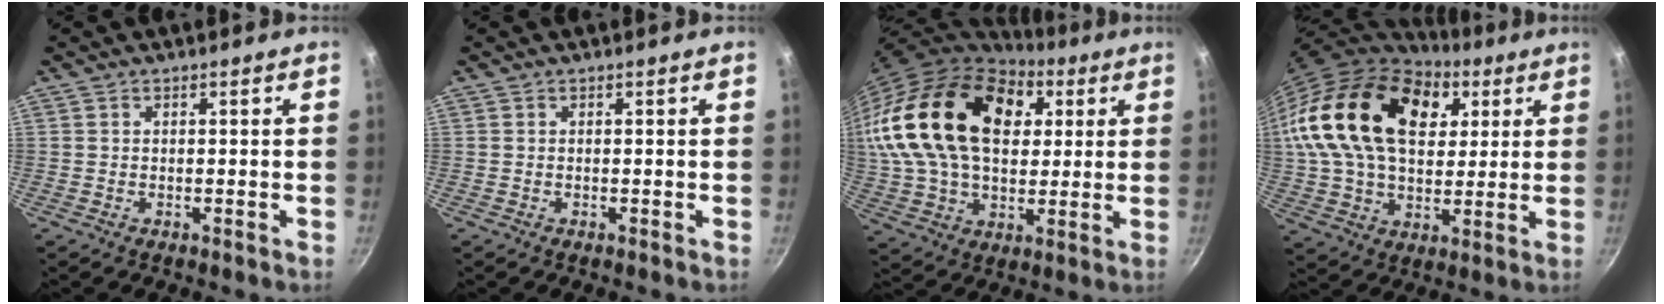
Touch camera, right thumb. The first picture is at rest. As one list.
[{"total": 0.0}, {"total": 30.9, "force": [8.4, 19.9, 22.1], "torque": [-0.406, 0.015, 0.145]}, {"total": 27.8, "force": [8.5, 17.6, 19.8], "torque": [-0.334, 0.004, 0.142]}]